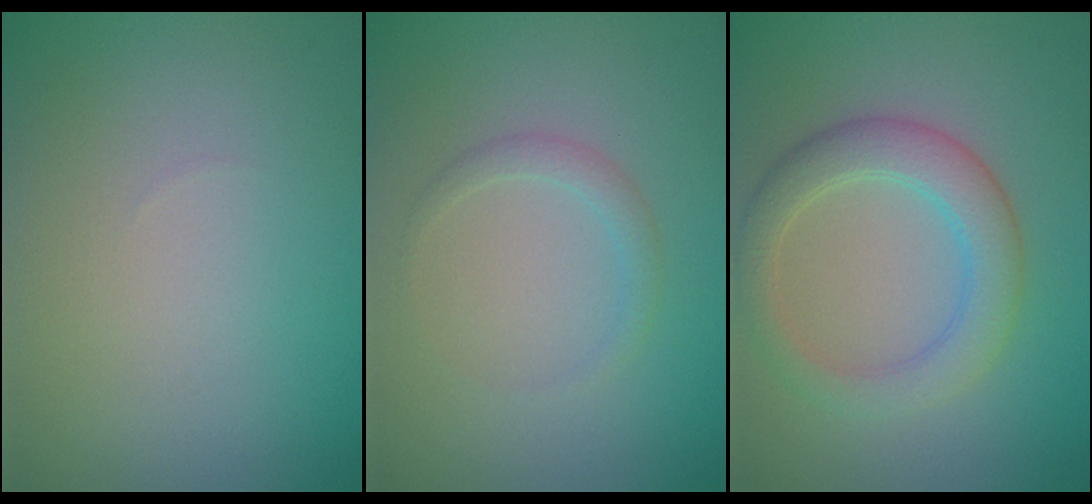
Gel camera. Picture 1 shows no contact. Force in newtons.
{"total": 1.2, "press": 1.2, "slide": 0.1}
{"total": 4.1, "press": 4.1, "slide": 0.4}